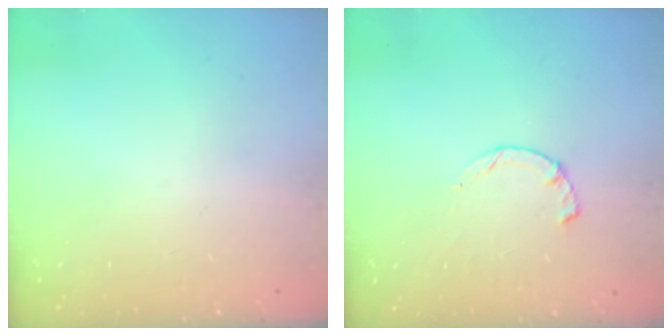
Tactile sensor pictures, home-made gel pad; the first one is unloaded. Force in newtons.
{"total": 2.3, "press": 2.3, "slide": 0.4}